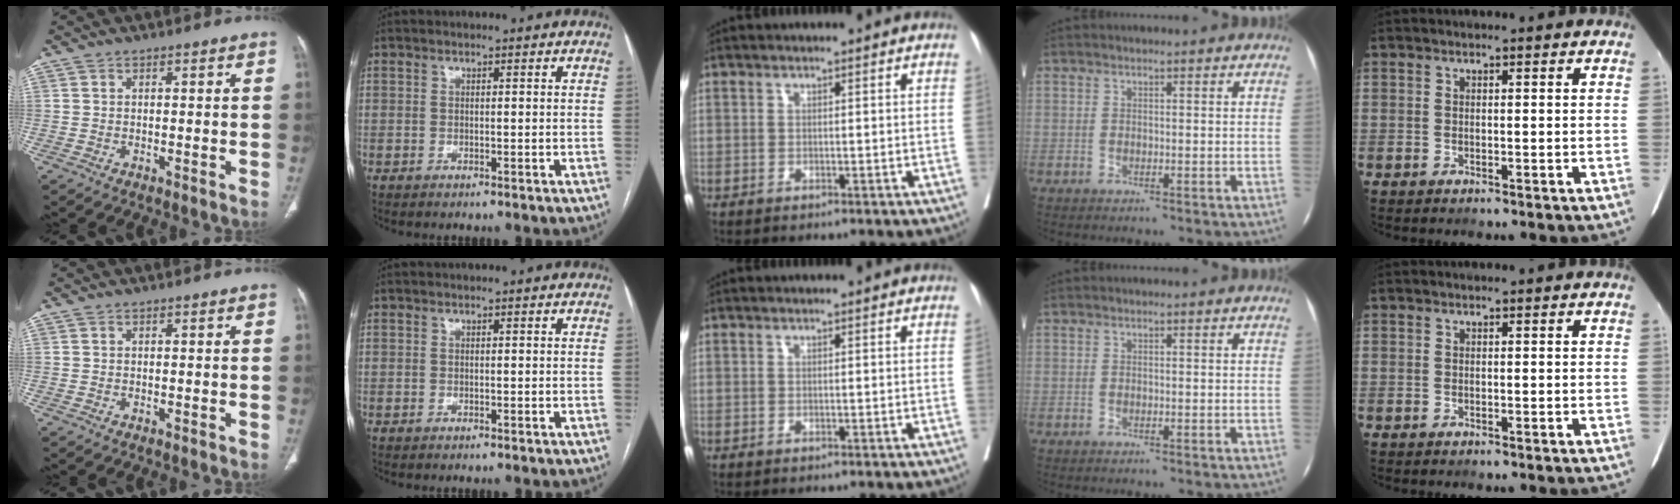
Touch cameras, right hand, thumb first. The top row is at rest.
{}